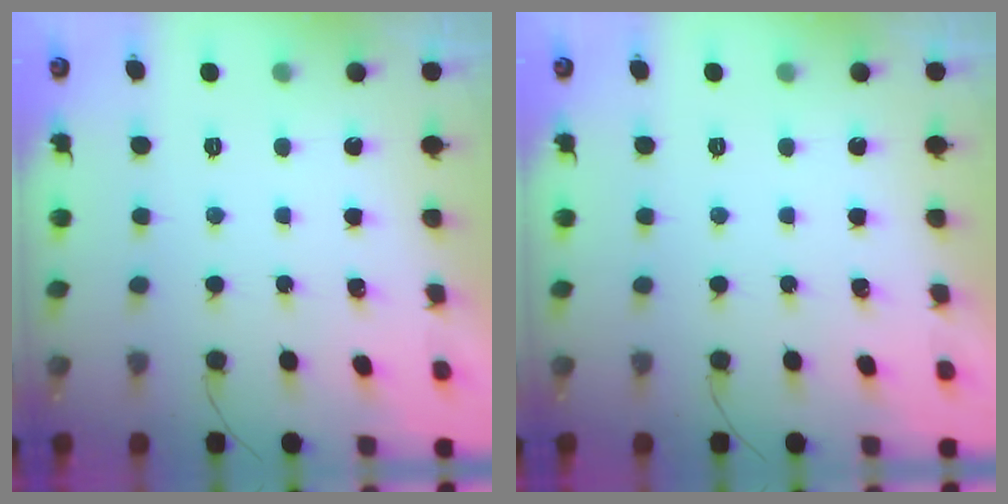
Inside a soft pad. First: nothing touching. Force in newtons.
{"total": 0.0}